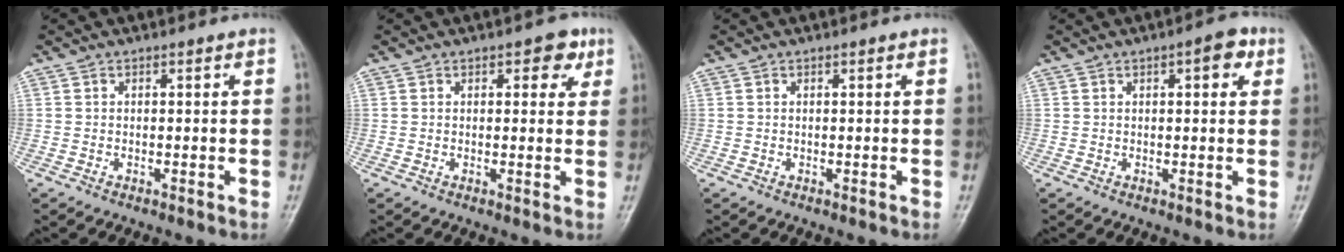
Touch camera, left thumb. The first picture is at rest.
{"total": 4.4, "force": [2.0, 2.3, 3.1], "torque": [-0.015, -0.003, 0.016]}
{"total": 0.5, "force": [0.2, 0.1, 0.5], "torque": [-0.008, 0.000, 0.002]}
{"total": 4.5, "force": [1.8, 1.7, 3.7], "torque": [-0.036, 0.001, 0.017]}